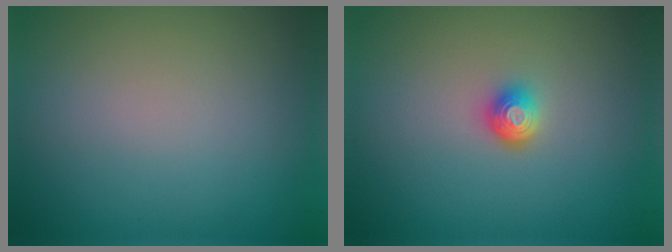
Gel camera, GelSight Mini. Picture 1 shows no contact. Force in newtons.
{"total": 1.8, "press": 1.3, "slide": 1.2}